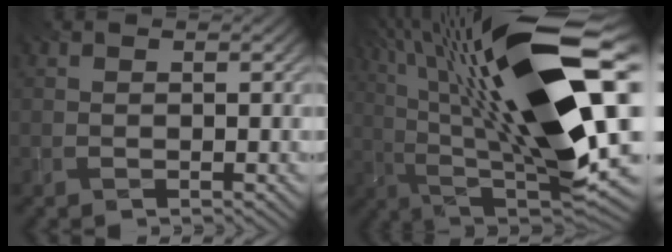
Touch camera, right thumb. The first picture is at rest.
{"total": 21.2, "force": [4.4, 7.3, 19.4], "torque": [-0.352, 0.039, 0.071]}